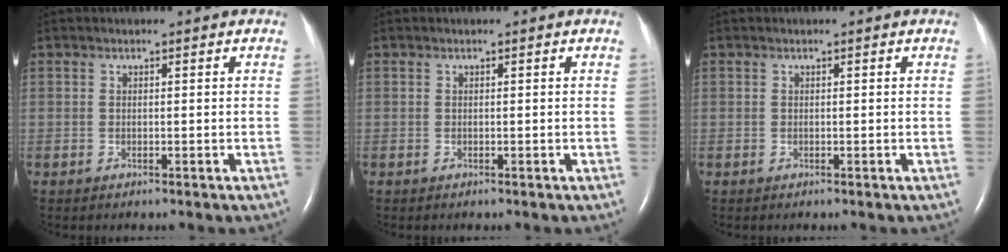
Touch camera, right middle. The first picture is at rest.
{"total": 0.0}
{"total": 0.0}